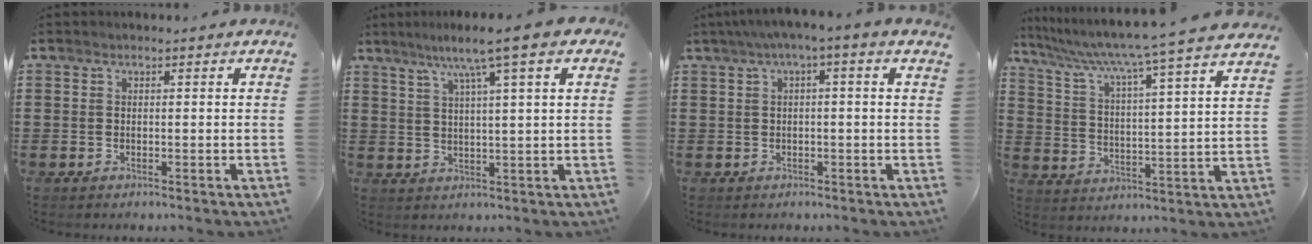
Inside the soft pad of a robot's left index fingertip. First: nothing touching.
{"total": 7.1, "force": [4.2, -0.1, 5.8], "torque": [-0.127, -0.005, 0.067]}
{"total": 2.0, "force": [-0.3, -0.3, 1.9], "torque": [-0.033, -0.002, -0.008]}
{"total": 6.8, "force": [5.9, -1.5, 3.1], "torque": [-0.087, -0.056, 0.089]}